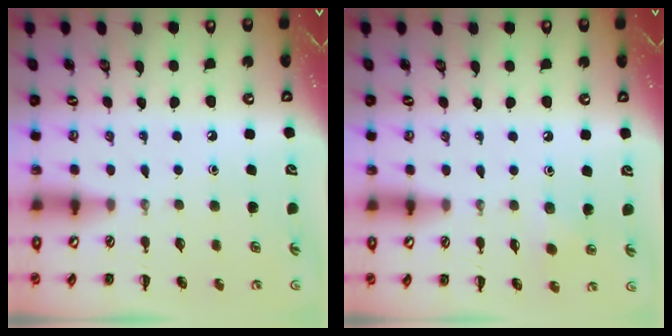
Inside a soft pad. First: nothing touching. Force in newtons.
{"total": 4.0, "press": 3.8, "slide": 1.1}